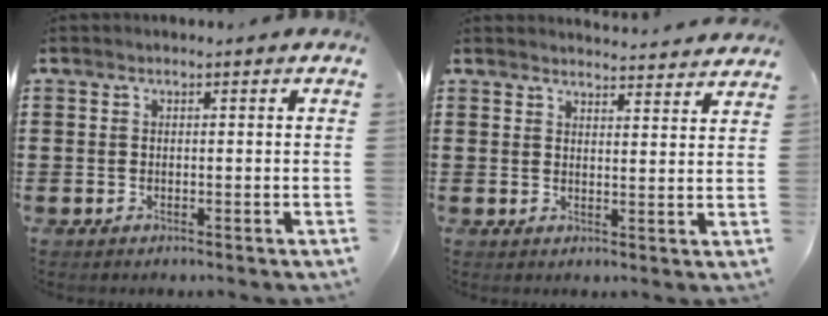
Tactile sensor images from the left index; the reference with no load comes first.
{"total": 3.2, "force": [3.2, -0.2, 0.1], "torque": [-0.004, -0.021, 0.057]}